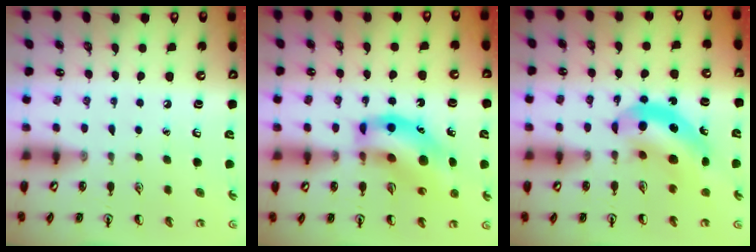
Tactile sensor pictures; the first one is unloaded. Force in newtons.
{"total": 16.3, "press": 15.9, "slide": 3.6}
{"total": 9.4, "press": 9.0, "slide": 2.9}